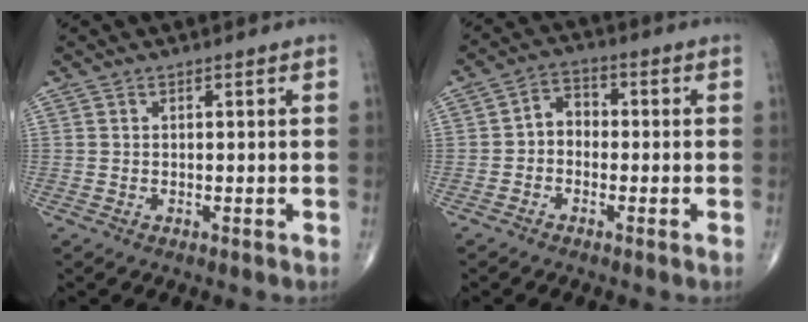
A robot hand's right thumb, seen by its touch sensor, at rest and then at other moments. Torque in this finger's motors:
{"motor_torque": [0.06, 0.12, 0.42, 0.10, 0.03]}